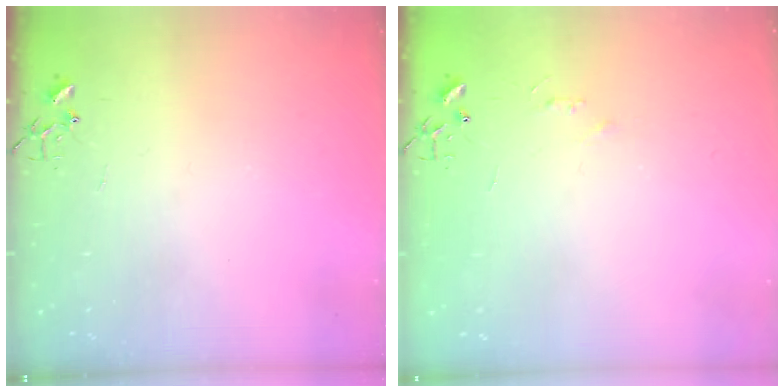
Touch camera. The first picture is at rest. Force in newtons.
{"total": 3.5, "press": 3.4, "slide": 0.4}